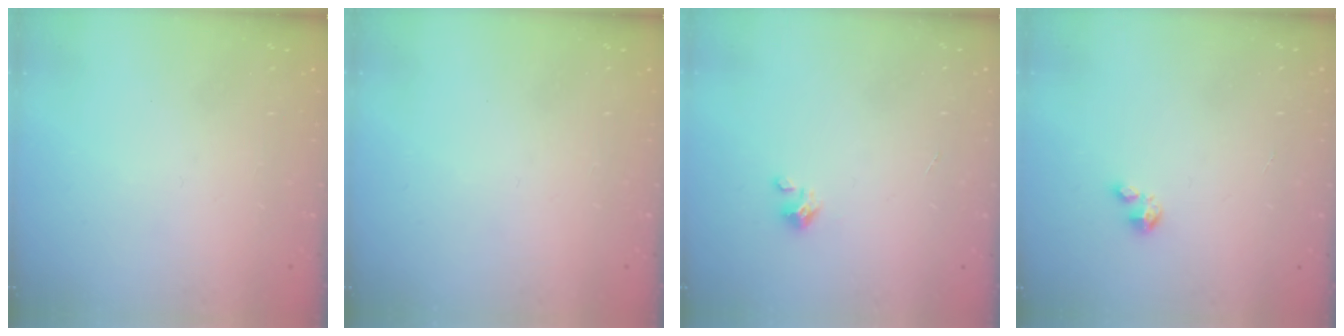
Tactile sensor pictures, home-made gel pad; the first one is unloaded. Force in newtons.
{"total": 0.0}
{"total": 1.5, "press": 1.5, "slide": 0.1}
{"total": 1.2, "press": 1.2, "slide": 0.2}